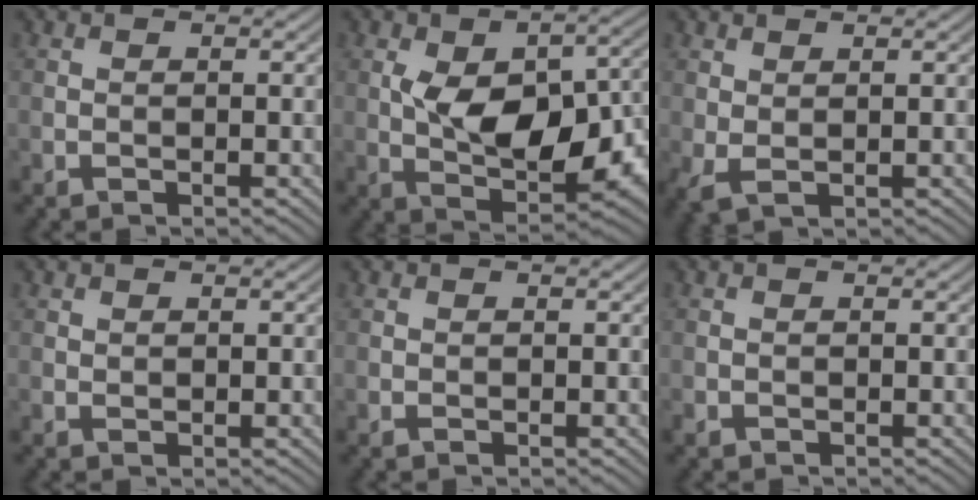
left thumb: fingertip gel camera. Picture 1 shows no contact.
{"total": 12.3, "force": [-0.8, 6.8, 10.2], "torque": [-0.159, -0.009, -0.008]}
{"total": 2.0, "force": [0.6, 0.9, 1.6], "torque": [-0.049, -0.001, 0.014]}
{"total": 0.6, "force": [0.4, 0.4, 0.1], "torque": [-0.002, -0.001, 0.010]}
{"total": 0.0}
{"total": 0.9, "force": [-0.4, 0.8, 0.2], "torque": [-0.005, -0.006, -0.009]}